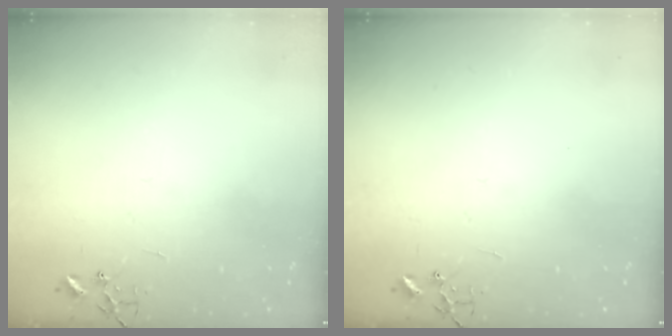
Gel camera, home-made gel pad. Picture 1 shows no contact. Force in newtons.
{"total": 0.0}